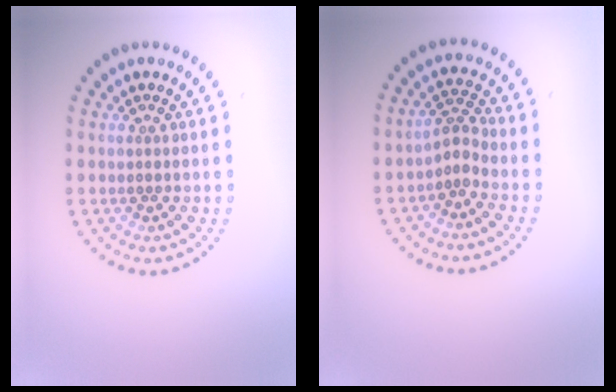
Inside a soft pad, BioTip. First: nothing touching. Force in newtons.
{"total": 1.9, "press": 1.4, "slide": 1.3}